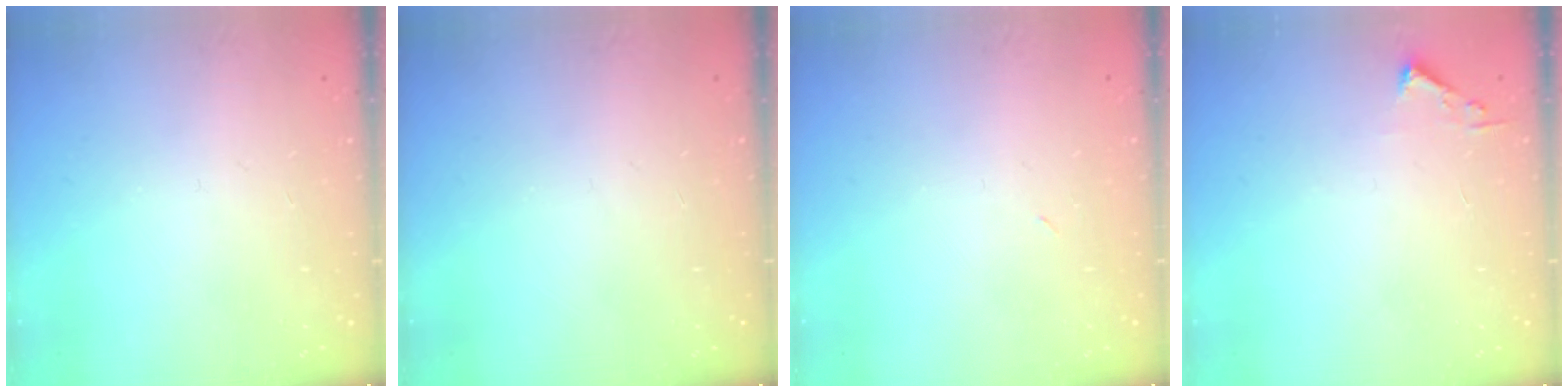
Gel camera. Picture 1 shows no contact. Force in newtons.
{"total": 0.0}
{"total": 2.9, "press": 2.9, "slide": 0.7}
{"total": 2.4, "press": 2.4, "slide": 0.3}